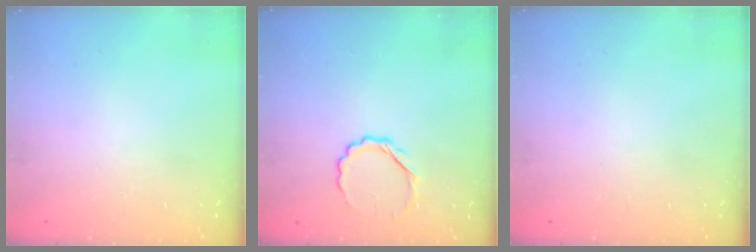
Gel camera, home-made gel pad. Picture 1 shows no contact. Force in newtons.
{"total": 4.7, "press": 4.5, "slide": 1.1}
{"total": 0.0}